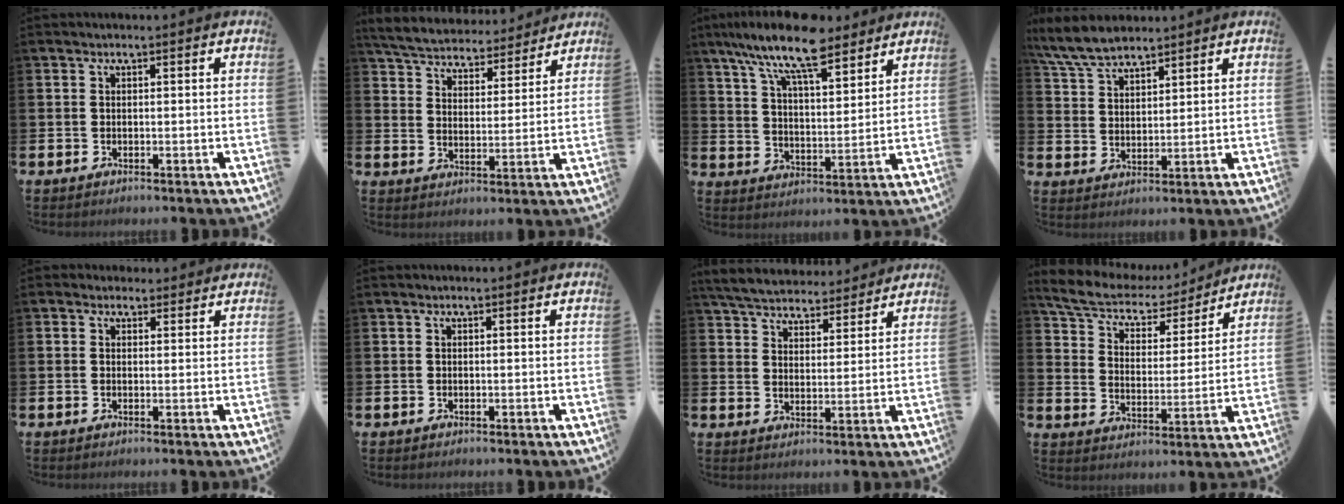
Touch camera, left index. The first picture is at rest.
{"total": 5.8, "force": [5.6, 1.3, 0.5], "torque": [-0.042, -0.040, 0.099]}
{"total": 11.2, "force": [9.4, 2.9, 5.4], "torque": [-0.116, -0.042, 0.165]}
{"total": 6.5, "force": [6.1, 1.6, 1.8], "torque": [-0.061, -0.013, 0.116]}
{"total": 1.4, "force": [1.2, 0.7, -0.1], "torque": [0.008, 0.001, 0.021]}
{"total": 0.0}
{"total": 5.8, "force": [5.6, 1.3, 0.6], "torque": [-0.041, -0.030, 0.101]}
{"total": 6.5, "force": [5.9, 2.2, 1.7], "torque": [-0.069, -0.038, 0.102]}